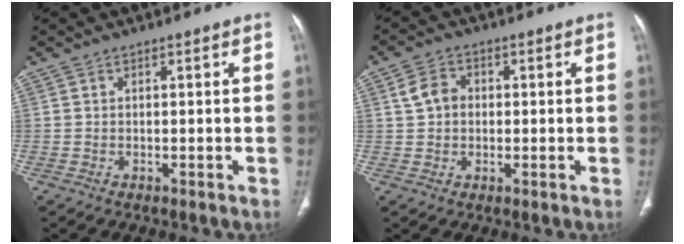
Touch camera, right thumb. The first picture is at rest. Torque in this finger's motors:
{"motor_torque": [0.29, -0.02, 0.45, 0.14, 0.00]}